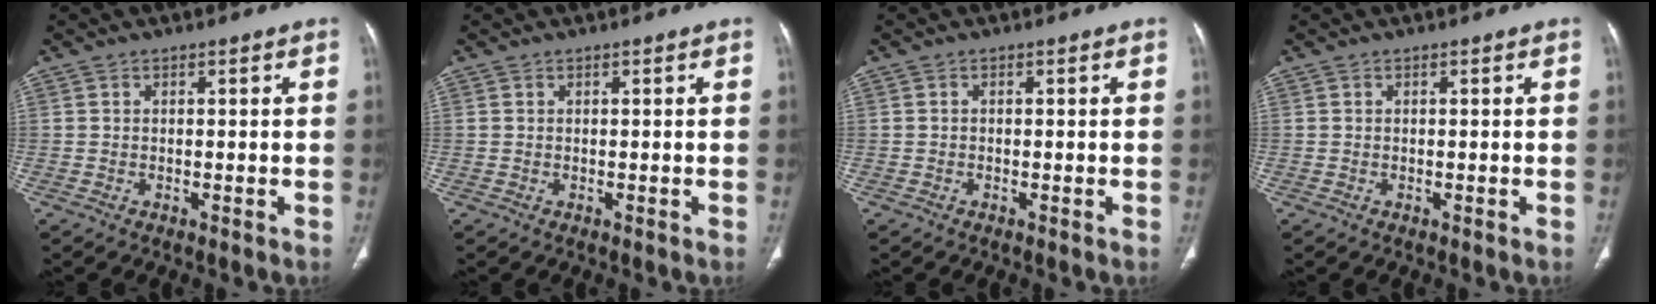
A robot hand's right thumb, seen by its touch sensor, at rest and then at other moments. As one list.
[{"total": 0.0}, {"total": 0.0}, {"total": 0.0}]